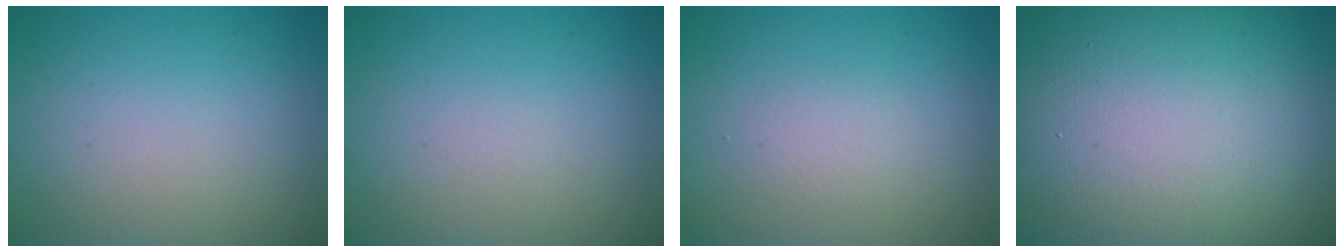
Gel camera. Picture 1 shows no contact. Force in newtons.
{"total": 0.0}
{"total": 1.1, "press": 1.1, "slide": 0.1}
{"total": 23.3, "press": 23.3, "slide": 1.2}